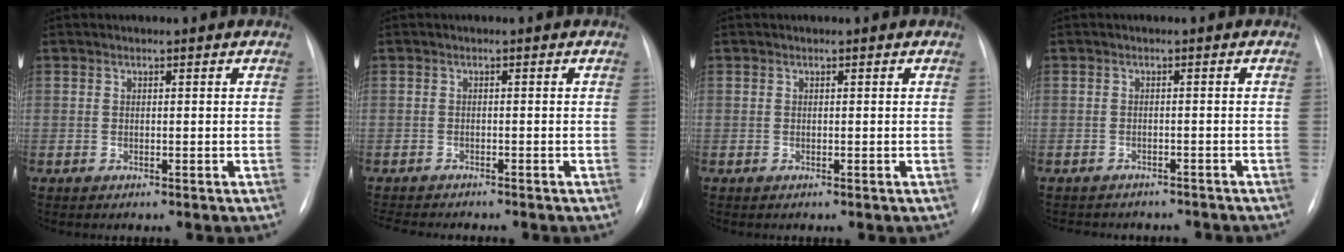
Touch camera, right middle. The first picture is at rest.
{"total": 6.4, "force": [-5.9, 0.7, 2.5], "torque": [-0.032, -0.006, -0.087]}
{"total": 0.0}
{"total": 7.2, "force": [-6.4, 2.9, 1.5], "torque": [-0.020, 0.007, -0.073]}